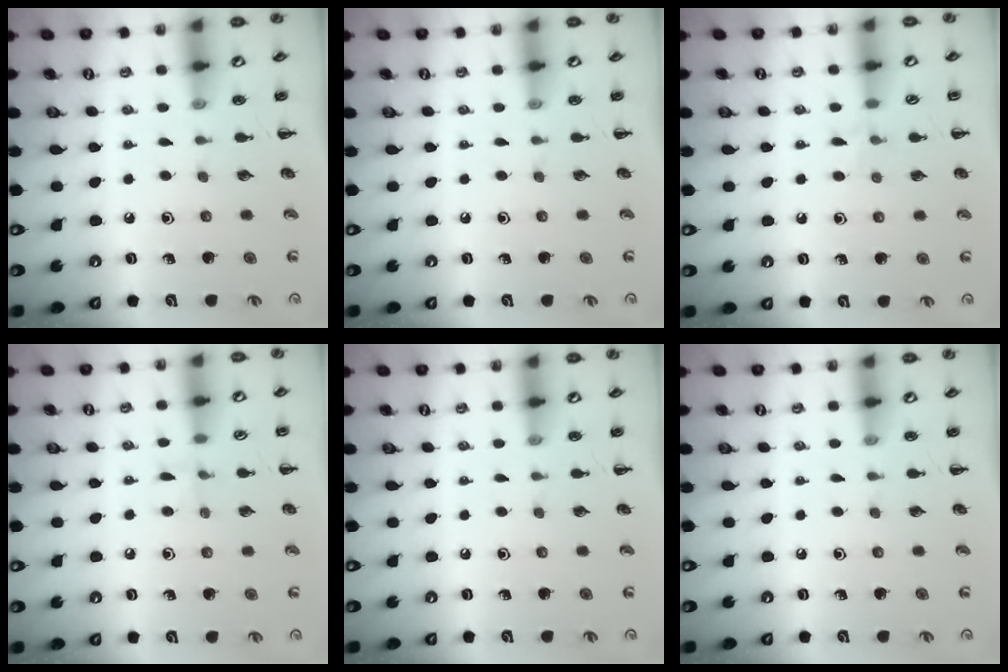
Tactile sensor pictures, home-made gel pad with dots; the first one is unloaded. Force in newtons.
{"total": 0.0}
{"total": 4.9, "press": 4.6, "slide": 1.8}
{"total": 4.3, "press": 4.0, "slide": 1.6}
{"total": 0.0}
{"total": 0.0}